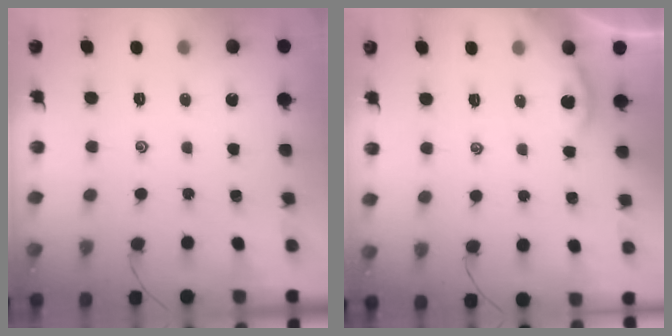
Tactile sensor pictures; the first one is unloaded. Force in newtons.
{"total": 2.0, "press": 1.9, "slide": 0.4}